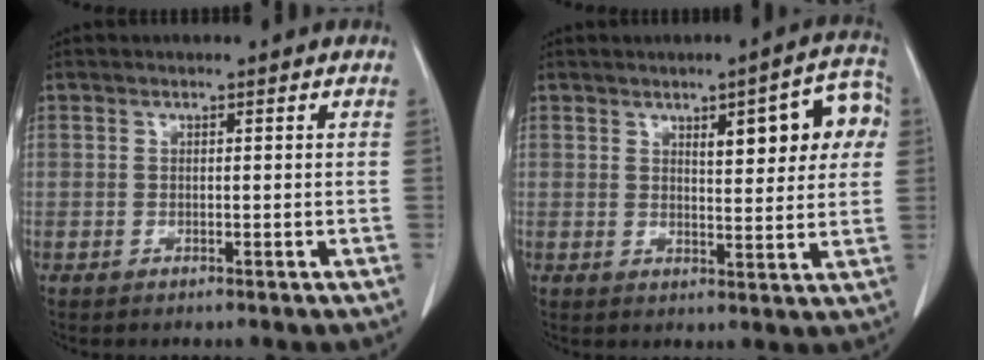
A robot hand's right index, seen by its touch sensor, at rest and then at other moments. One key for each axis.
{"total": 10.0, "fx": 3.1, "fy": 2.7, "fz": 9.1, "tx": -0.110, "ty": 0.021, "tz": 0.039}